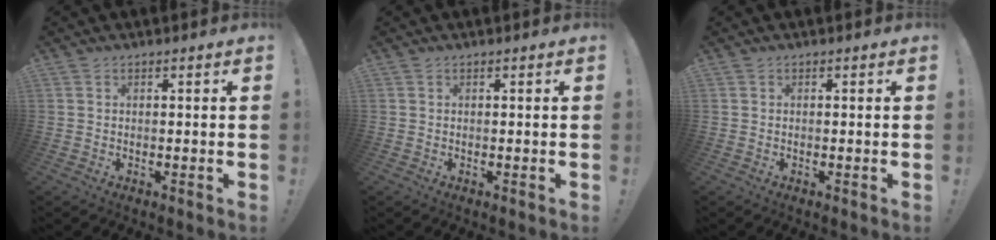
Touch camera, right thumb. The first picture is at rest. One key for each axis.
{"total": 0.0}
{"total": 0.0}